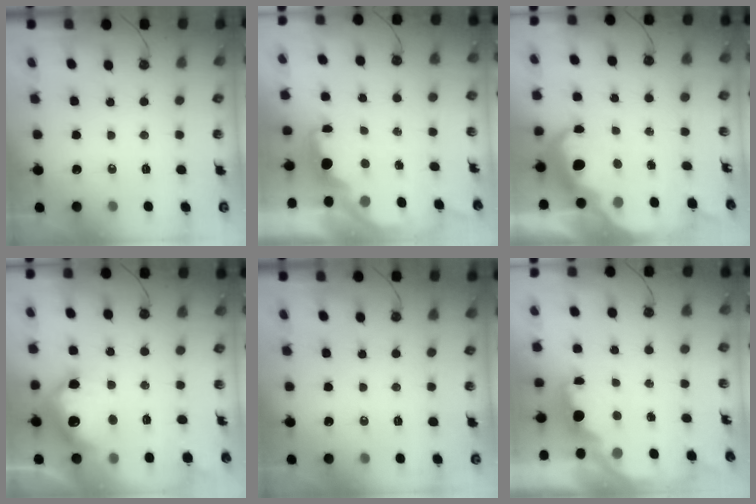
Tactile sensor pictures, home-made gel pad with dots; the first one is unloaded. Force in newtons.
{"total": 2.1, "press": 2.0, "slide": 0.8}
{"total": 9.0, "press": 9.0, "slide": 0.4}
{"total": 13.6, "press": 13.6, "slide": 0.9}
{"total": 0.0}
{"total": 2.3, "press": 2.1, "slide": 0.8}